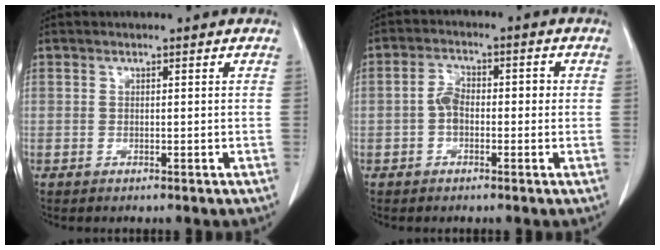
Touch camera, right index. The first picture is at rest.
{"total": 4.0, "force": [-0.5, 2.4, 3.2], "torque": [-0.058, 0.022, -0.010]}